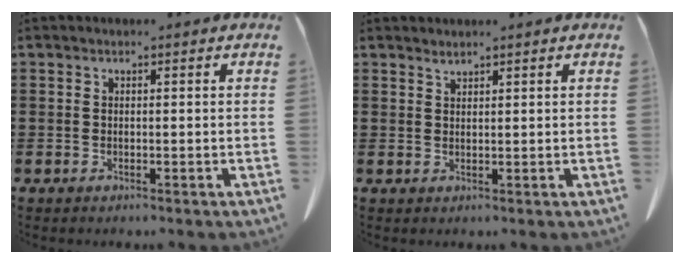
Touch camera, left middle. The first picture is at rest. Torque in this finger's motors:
{"motor_torque": [0.04, 0.05, -0.04, 0.00]}